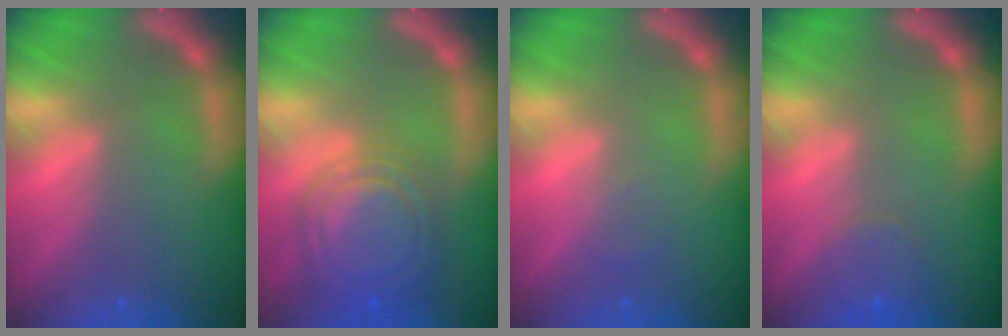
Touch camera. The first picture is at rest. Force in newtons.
{"total": 9.5}
{"total": 0.9}
{"total": 2.4}